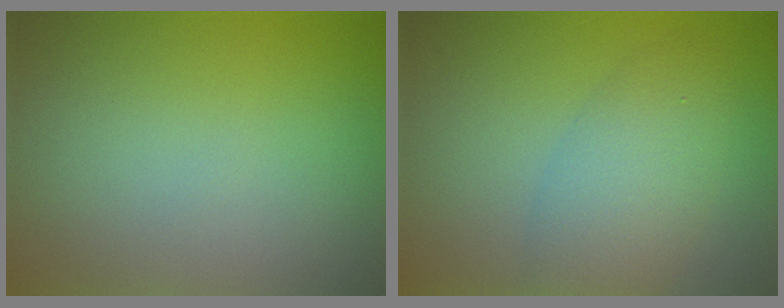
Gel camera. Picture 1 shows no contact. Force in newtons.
{"total": 4.9, "press": 4.9, "slide": 0.2}